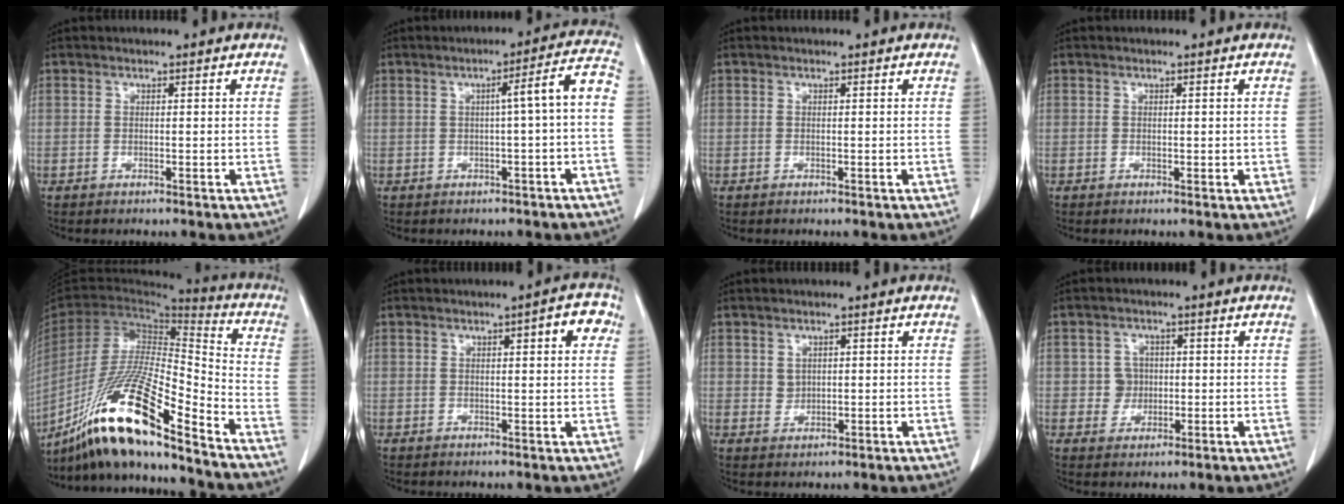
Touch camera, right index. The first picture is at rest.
{"total": 5.8, "force": [-0.6, -0.3, 5.7], "torque": [-0.075, 0.018, -0.008]}
{"total": 0.0}
{"total": 0.7, "force": [0.2, 0.5, 0.5], "torque": [0.001, 0.001, 0.006]}
{"total": 20.8, "force": [-15.1, 1.2, 14.2], "torque": [-0.294, -0.031, -0.280]}
{"total": 4.1, "force": [1.4, 0.8, 3.8], "torque": [-0.047, 0.009, 0.015]}
{"total": 2.8, "force": [1.0, 2.3, 1.2], "torque": [-0.019, 0.001, 0.028]}
{"total": 3.1, "force": [0.2, 3.1, 0.6], "torque": [0.005, 0.009, 0.008]}